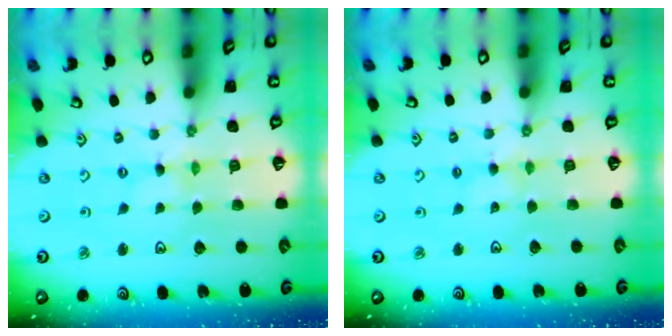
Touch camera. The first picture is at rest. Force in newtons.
{"total": 2.2, "press": 2.1, "slide": 0.4}